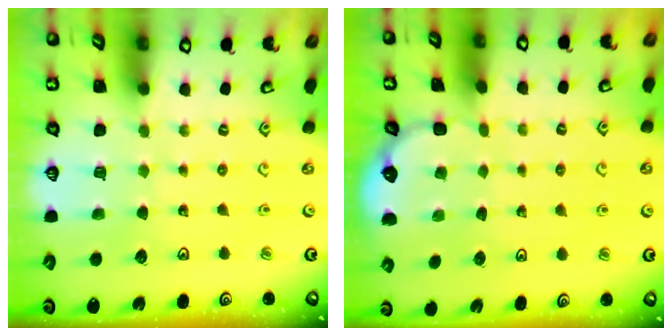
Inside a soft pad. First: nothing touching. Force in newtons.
{"total": 1.6, "press": 0.9, "slide": 1.3}